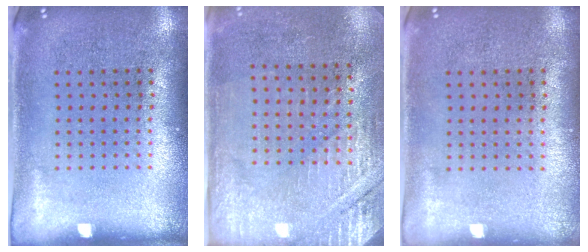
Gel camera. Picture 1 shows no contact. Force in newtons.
{"total": 2.8, "press": 2.7, "slide": 0.9}
{"total": 0.0}